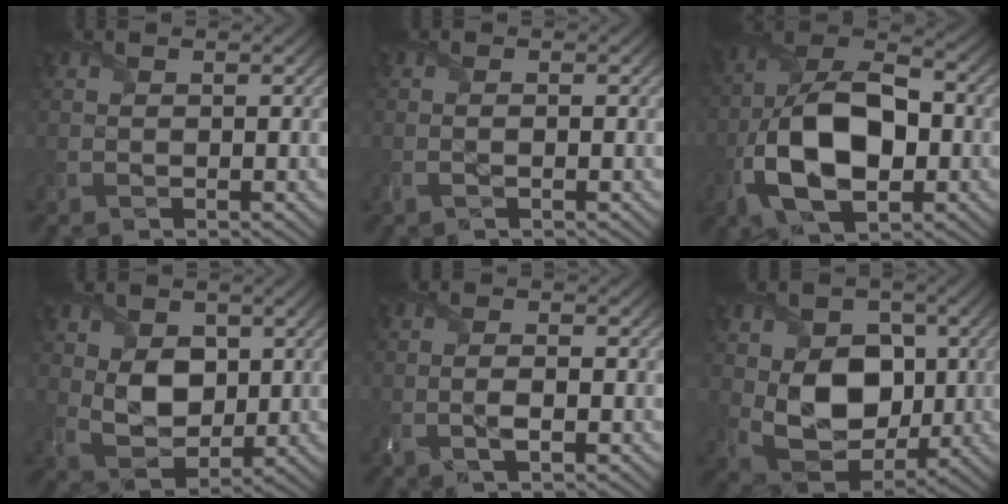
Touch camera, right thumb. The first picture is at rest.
{"total": 0.7, "force": [-0.3, 0.1, 0.7], "torque": [-0.015, -0.002, -0.006]}
{"total": 13.9, "force": [-3.6, 7.9, 10.8], "torque": [-0.224, -0.013, -0.074]}
{"total": 6.3, "force": [1.4, 4.6, 4.1], "torque": [-0.095, -0.008, 0.027]}
{"total": 2.3, "force": [-0.8, 0.6, 2.1], "torque": [-0.044, 0.001, -0.020]}
{"total": 10.3, "force": [0.4, 7.7, 6.9], "torque": [-0.139, -0.018, 0.009]}